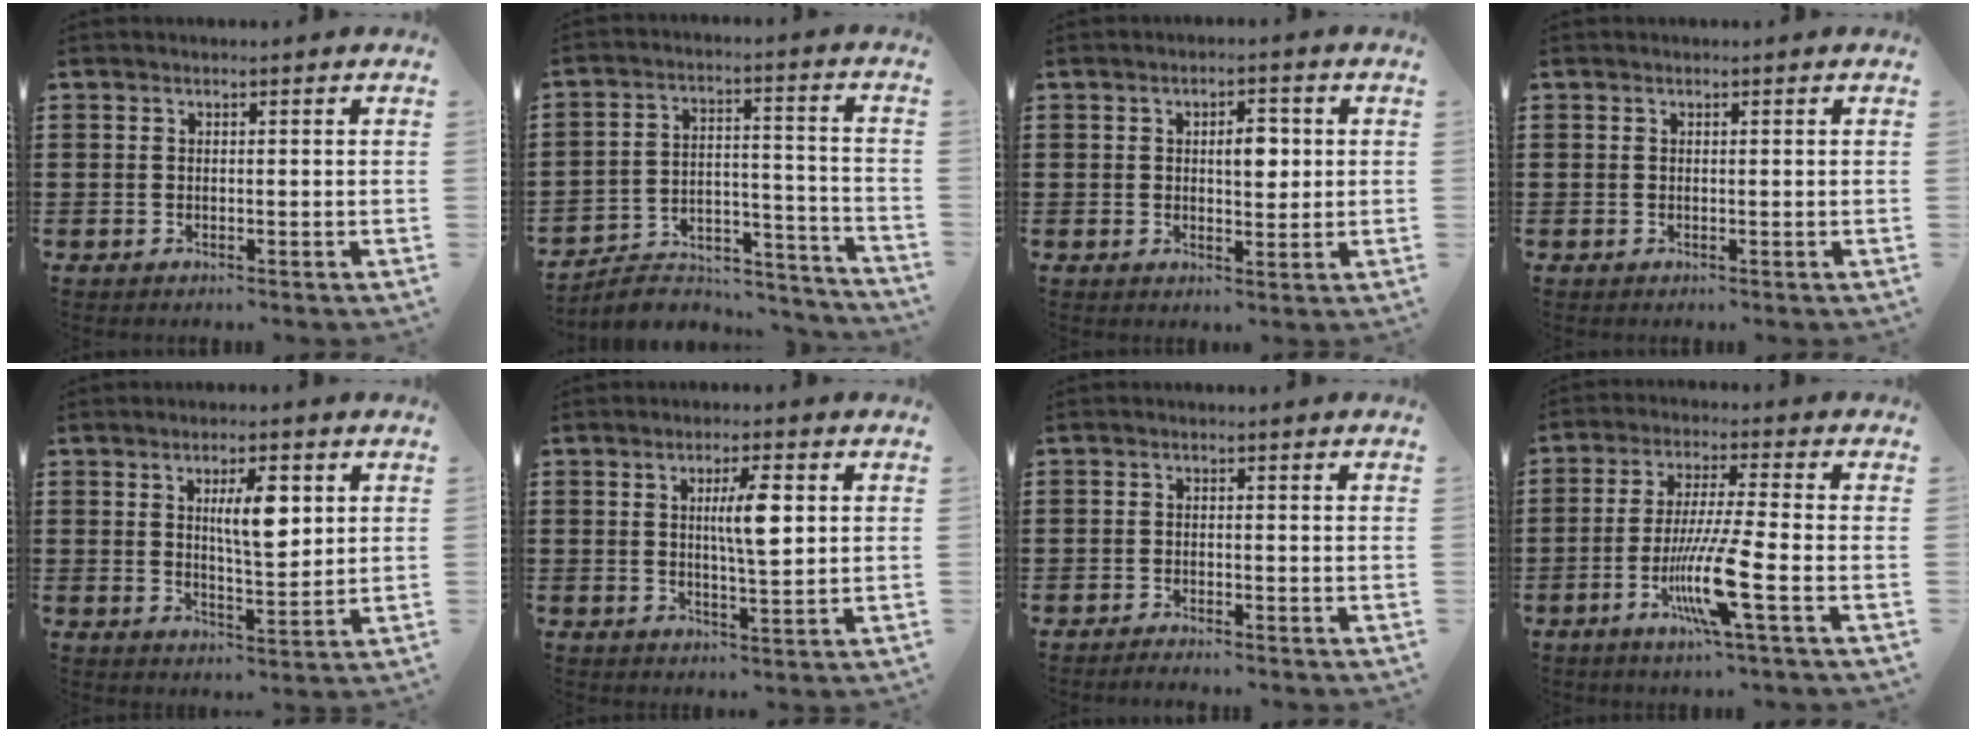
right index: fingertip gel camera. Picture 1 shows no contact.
{"total": 7.0, "force": [-6.4, 2.1, 1.8], "torque": [-0.029, 0.017, -0.122]}
{"total": 4.3, "force": [0.6, 2.0, 3.7], "torque": [-0.060, 0.004, 0.005]}
{"total": 0.0}
{"total": 6.7, "force": [2.0, 2.2, 6.0], "torque": [-0.105, 0.001, 0.029]}
{"total": 6.2, "force": [1.4, 1.3, 5.9], "torque": [-0.108, 0.003, 0.018]}
{"total": 1.2, "force": [-1.2, 0.0, 0.1], "torque": [-0.004, 0.002, -0.025]}
{"total": 10.5, "force": [-4.0, 0.3, 9.7], "torque": [-0.193, -0.018, -0.078]}